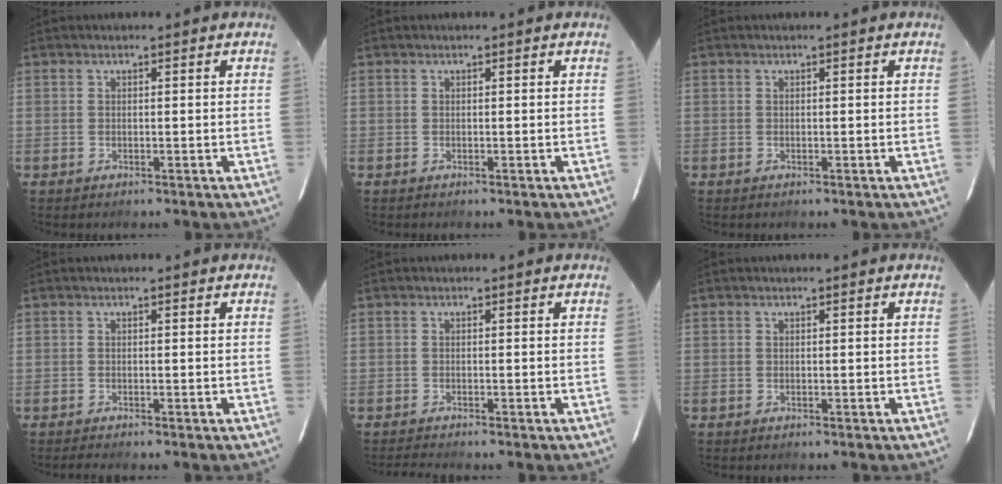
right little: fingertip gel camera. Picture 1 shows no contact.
{"total": 0.0}
{"total": 0.0}
{"total": 0.7, "force": [-0.6, -0.1, 0.3], "torque": [-0.005, -0.002, -0.013]}
{"total": 1.5, "force": [-1.5, -0.2, 0.4], "torque": [-0.011, -0.007, -0.029]}
{"total": 0.0}